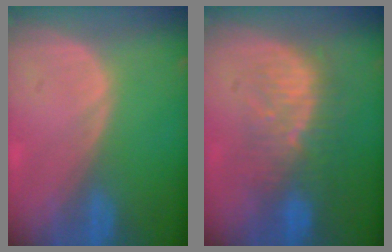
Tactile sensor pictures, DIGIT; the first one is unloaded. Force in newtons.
{"total": 9.0, "press": 8.1, "slide": 3.7}